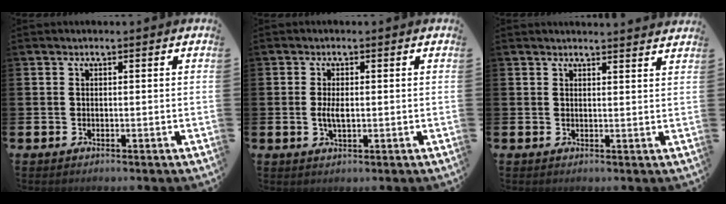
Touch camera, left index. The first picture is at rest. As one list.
[{"total": 2.5, "force": [-0.1, 1.1, 2.2], "torque": [-0.040, 0.002, -0.003]}, {"total": 2.0, "force": [2.0, -0.2, -0.3], "torque": [0.013, -0.017, 0.034]}]